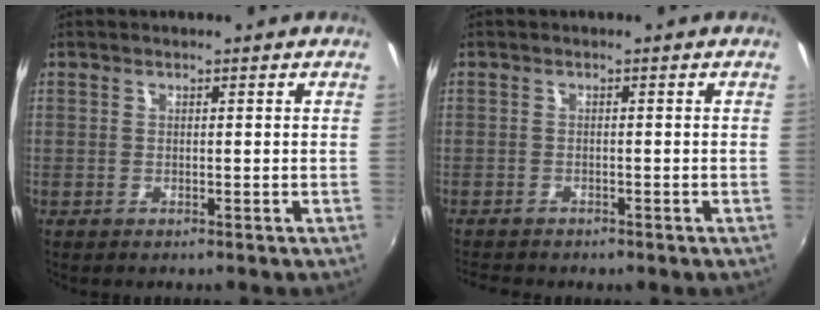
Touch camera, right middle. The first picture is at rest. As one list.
[{"total": 3.7, "force": [-3.3, 0.8, 1.3], "torque": [-0.033, -0.017, -0.054]}]